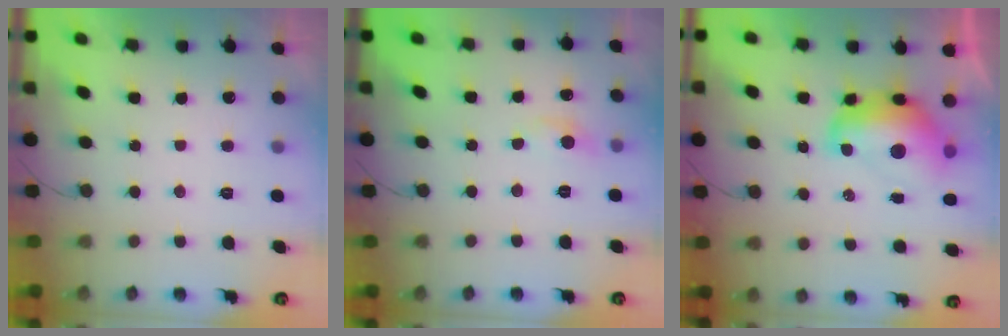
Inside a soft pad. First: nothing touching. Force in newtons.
{"total": 4.4, "press": 4.4, "slide": 0.5}
{"total": 12.7, "press": 12.6, "slide": 1.0}